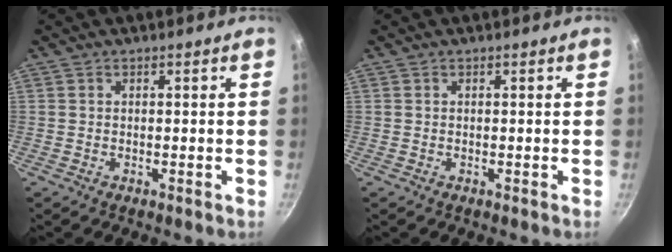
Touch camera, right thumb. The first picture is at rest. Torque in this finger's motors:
{"motor_torque": [0.00, 0.00, -0.09, 0.09, 0.00]}